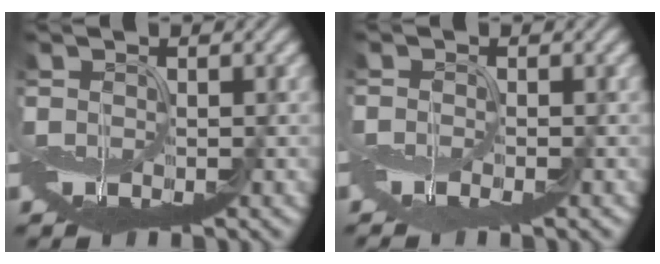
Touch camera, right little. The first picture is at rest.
{"total": 1.2, "force": [-1.0, -0.2, 0.6], "torque": [-0.015, -0.006, -0.023]}